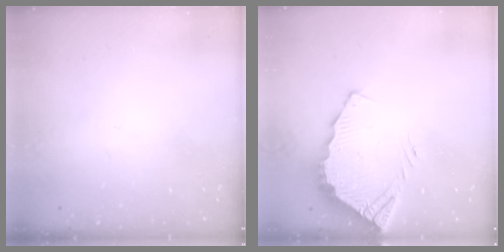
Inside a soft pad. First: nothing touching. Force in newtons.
{"total": 4.8, "press": 4.7, "slide": 0.7}